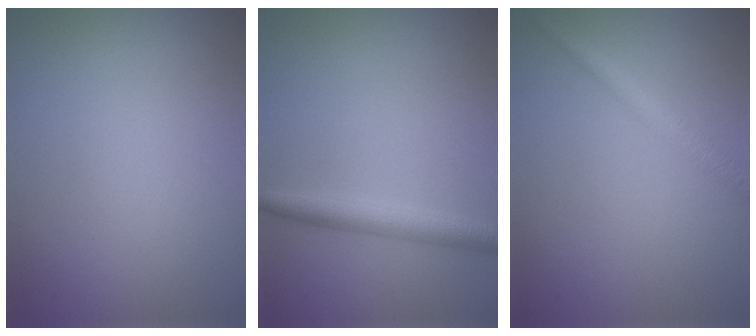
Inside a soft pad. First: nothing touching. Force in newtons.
{"total": 2.5, "press": 2.5, "slide": 0.0}
{"total": 1.9, "press": 1.9, "slide": 0.1}